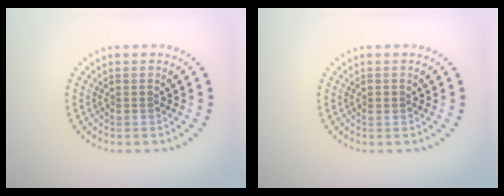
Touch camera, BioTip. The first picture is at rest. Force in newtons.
{"total": 0.9, "press": 0.9, "slide": 0.1}